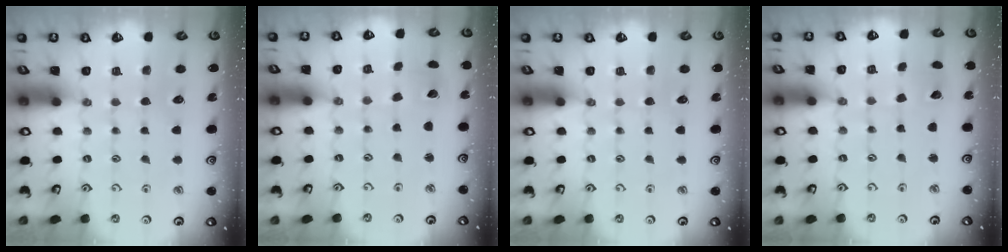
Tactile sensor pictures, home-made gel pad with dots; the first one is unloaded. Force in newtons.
{"total": 2.1, "press": 2.1, "slide": 0.2}
{"total": 0.0}
{"total": 3.8, "press": 3.8, "slide": 0.4}